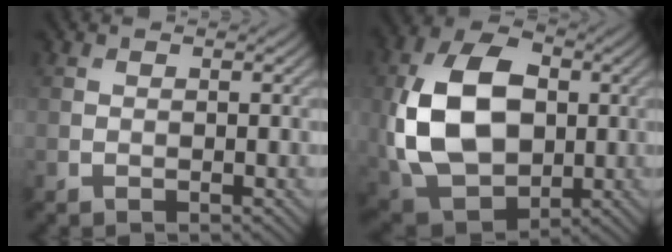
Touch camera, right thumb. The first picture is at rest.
{"total": 15.9, "force": [0.2, 10.9, 11.5], "torque": [-0.264, 0.002, 0.004]}